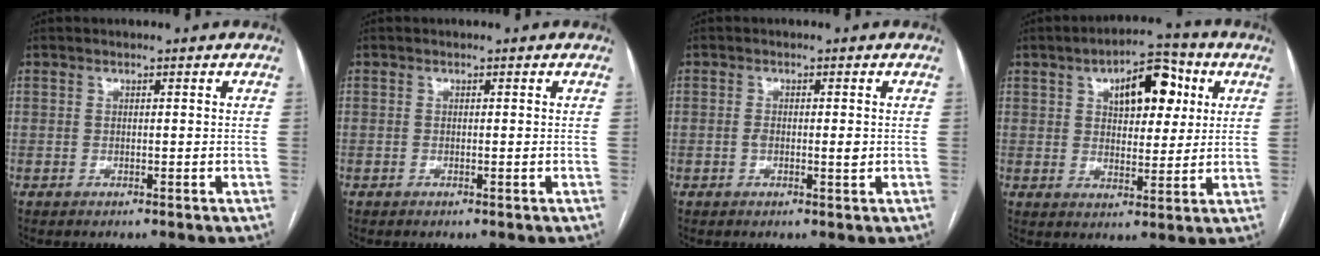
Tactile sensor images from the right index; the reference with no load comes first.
{"total": 0.0}
{"total": 2.3, "force": [-0.2, 0.8, 2.2], "torque": [-0.037, -0.001, -0.003]}
{"total": 10.6, "force": [3.8, 5.1, 8.4], "torque": [-0.120, 0.025, 0.059]}